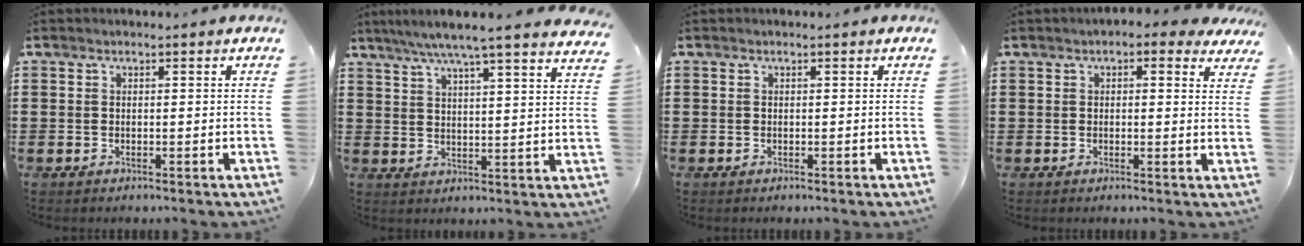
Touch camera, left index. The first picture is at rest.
{"total": 6.2, "force": [5.3, -0.7, 3.0], "torque": [-0.078, -0.024, 0.091]}
{"total": 0.0}
{"total": 2.1, "force": [1.3, 0.8, 1.5], "torque": [-0.033, 0.007, 0.021]}